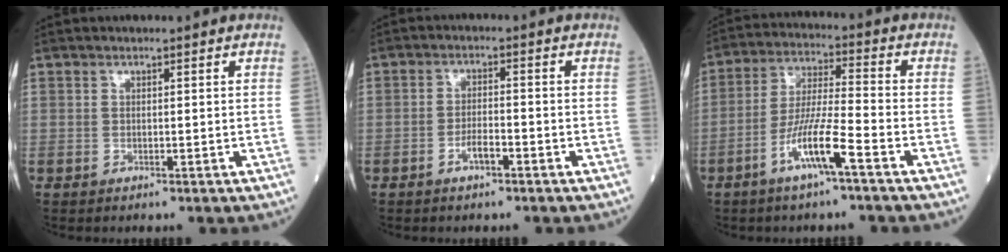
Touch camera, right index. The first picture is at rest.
{"total": 2.8, "force": [-1.6, 0.8, 2.2], "torque": [-0.036, 0.003, -0.031]}
{"total": 8.9, "force": [-4.7, 0.1, 7.6], "torque": [-0.147, -0.002, -0.090]}